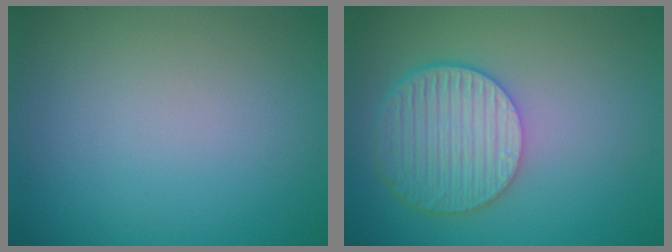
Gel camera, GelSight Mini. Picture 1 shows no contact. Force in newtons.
{"total": 6.0, "press": 5.0, "slide": 3.4}